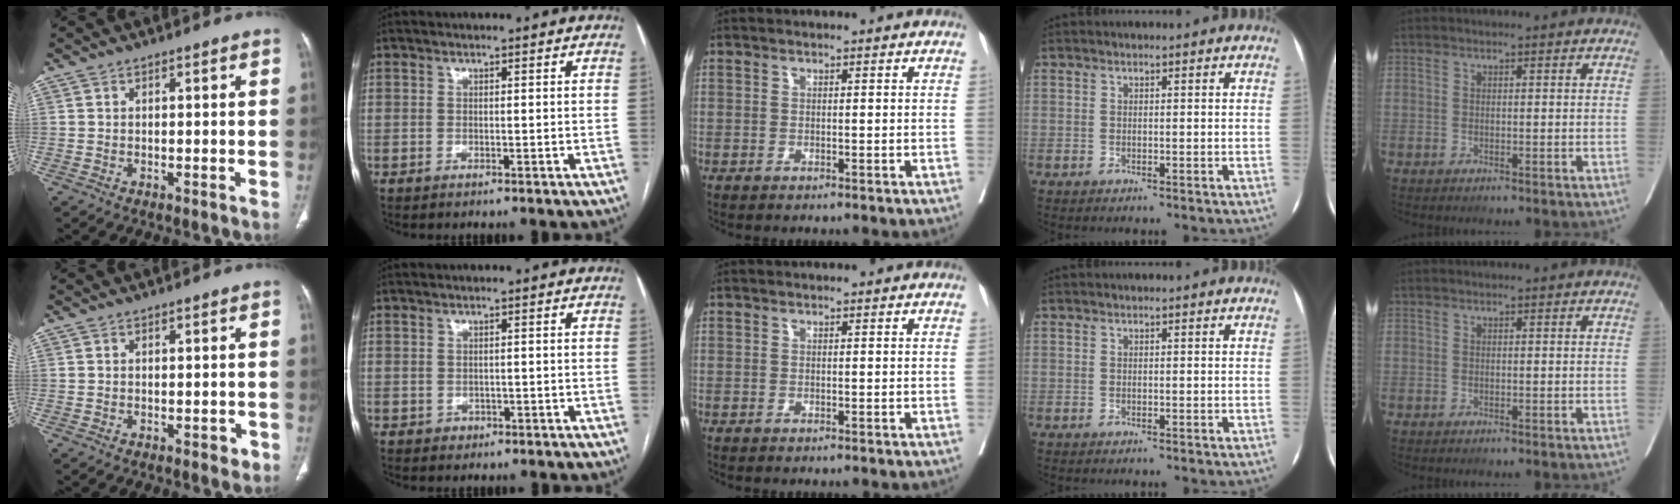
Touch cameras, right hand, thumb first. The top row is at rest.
{"thumb": {"total": 1.5, "force": [-0.7, 0.9, 1.0], "torque": [-0.005, 0.002, -0.008]}, "index": {"total": 1.4, "force": [-0.6, 1.2, 0.1], "torque": [0.000, 0.005, -0.007]}}